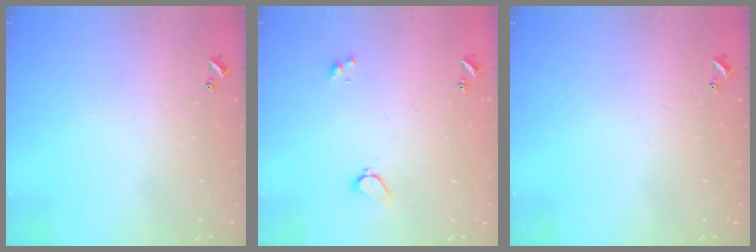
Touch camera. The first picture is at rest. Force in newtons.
{"total": 2.1, "press": 2.0, "slide": 0.5}
{"total": 0.0}